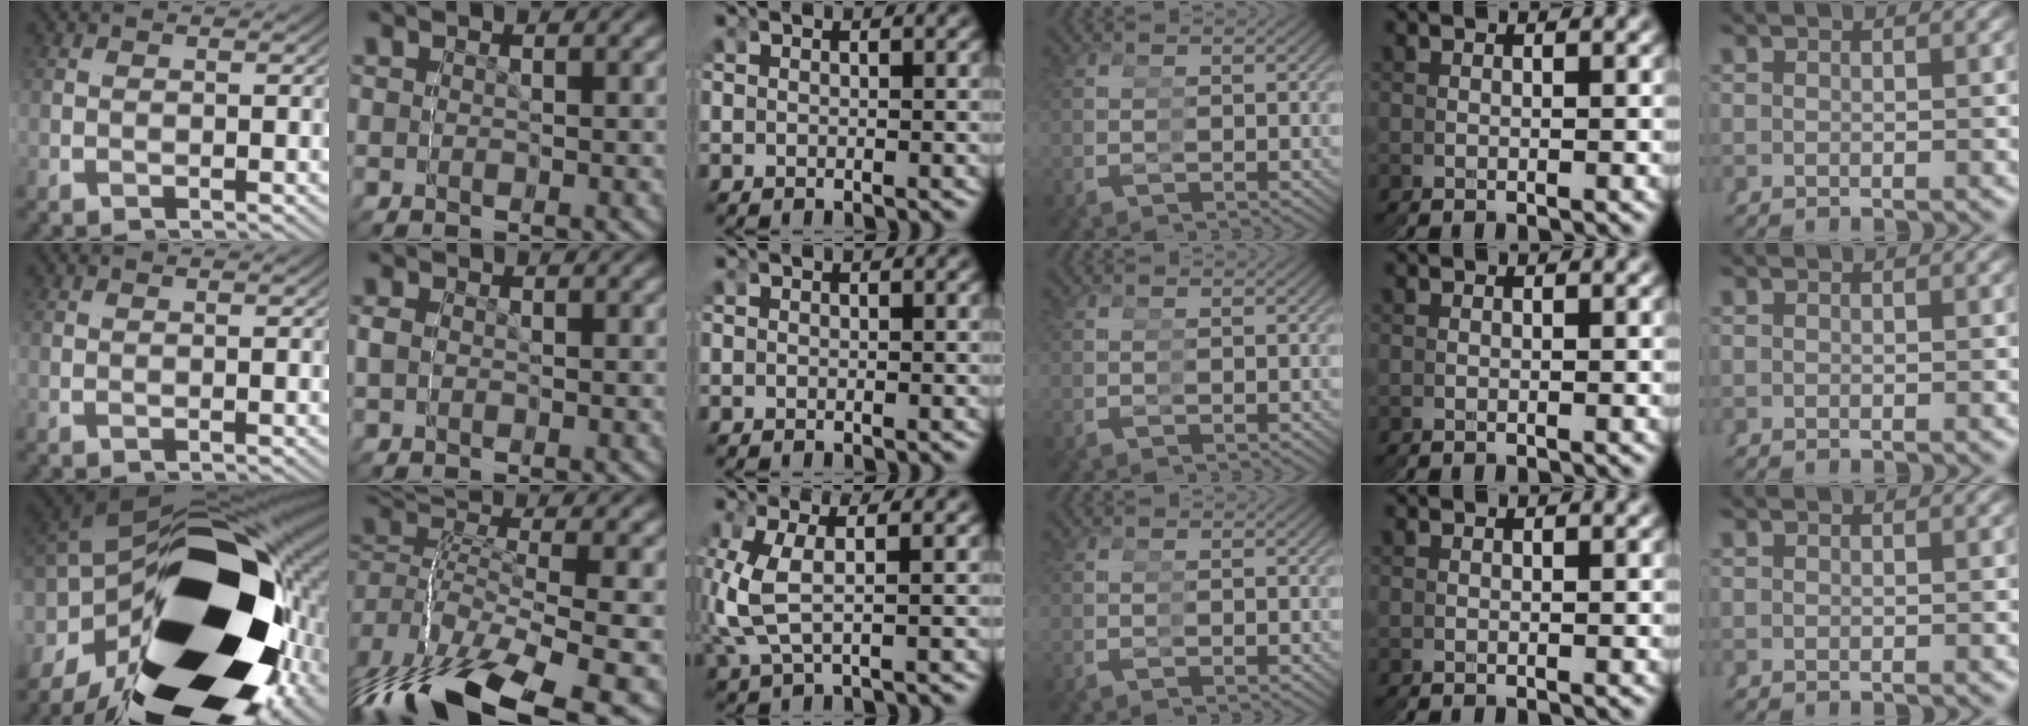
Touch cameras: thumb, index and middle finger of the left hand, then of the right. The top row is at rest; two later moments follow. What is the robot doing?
{"motion": "grasp_and_lifting", "object": "glasses"}